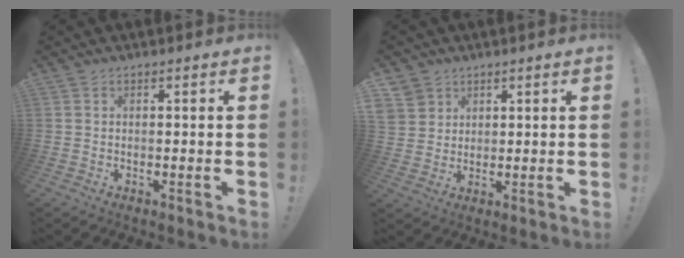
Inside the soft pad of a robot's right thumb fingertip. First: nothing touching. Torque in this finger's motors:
{"motor_torque": [1.81, 3.20, 1.80, 0.51, 0.70]}